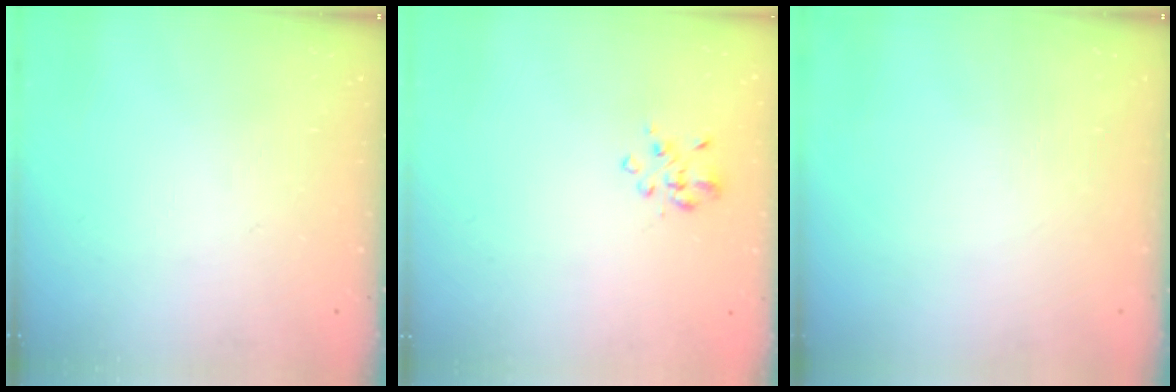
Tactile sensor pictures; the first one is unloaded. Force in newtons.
{"total": 2.2, "press": 1.9, "slide": 1.1}
{"total": 0.0}